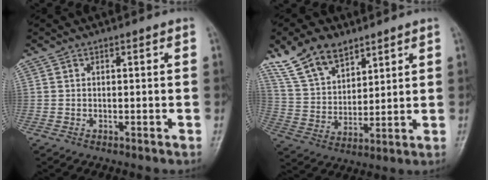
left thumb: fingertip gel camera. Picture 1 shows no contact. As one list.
[{"total": 12.2, "force": [8.6, 6.4, 5.9], "torque": [-0.089, -0.033, 0.169]}]